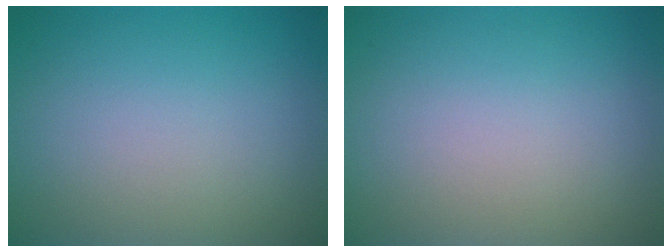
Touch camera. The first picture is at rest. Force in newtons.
{"total": 0.0}